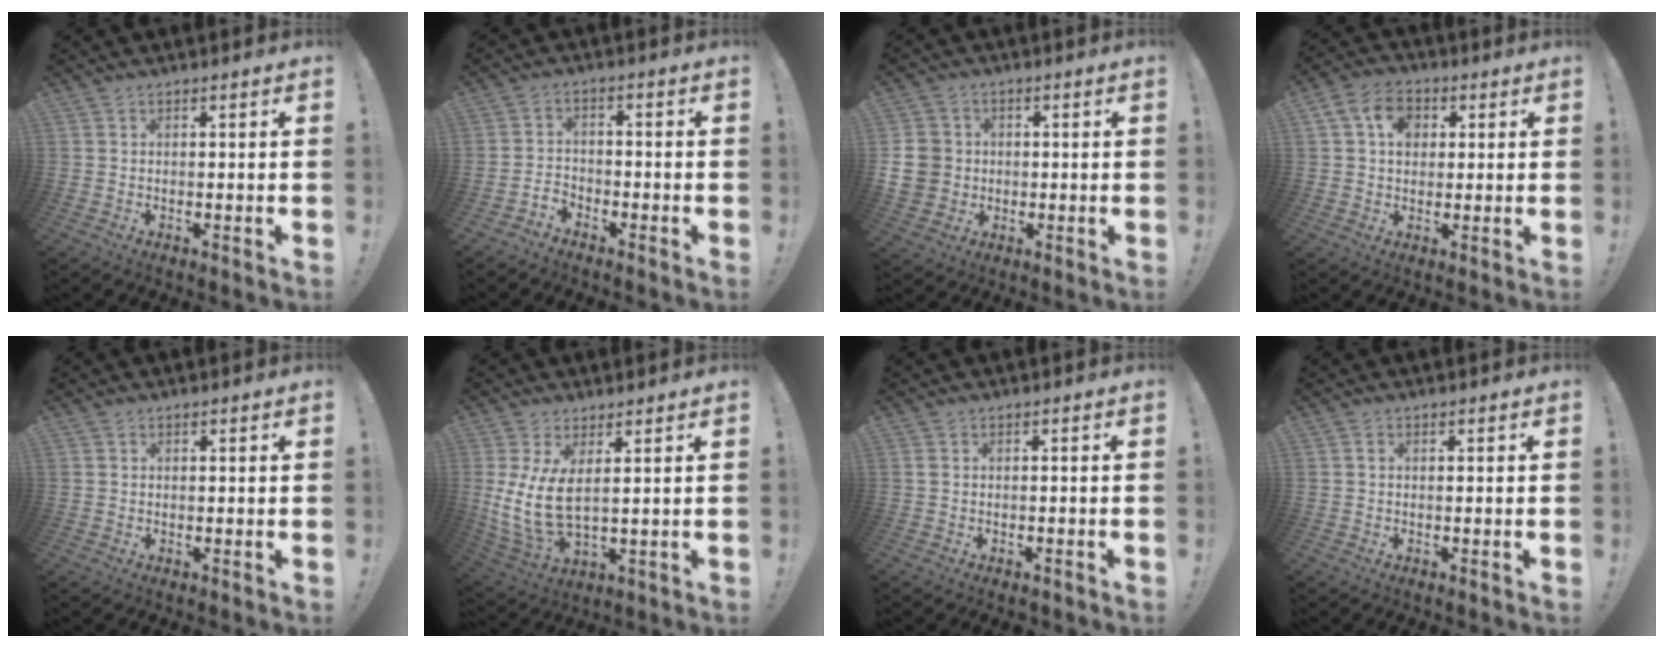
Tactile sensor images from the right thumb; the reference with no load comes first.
{"total": 3.4, "force": [-3.0, 1.4, 0.7], "torque": [-0.013, 0.005, -0.057]}
{"total": 10.0, "force": [0.0, 9.3, 3.7], "torque": [-0.073, 0.008, 0.007]}
{"total": 9.9, "force": [2.8, 7.8, 5.6], "torque": [-0.084, 0.005, 0.054]}
{"total": 0.6, "force": [0.3, 0.6, 0.0], "torque": [0.006, -0.002, 0.003]}
{"total": 11.0, "force": [2.7, 5.0, 9.4], "torque": [-0.194, -0.021, 0.056]}
{"total": 1.4, "force": [-0.8, 0.8, 0.8], "torque": [-0.020, 0.006, -0.012]}
{"total": 0.7, "force": [-0.1, 0.4, 0.5], "torque": [-0.011, 0.003, -0.002]}